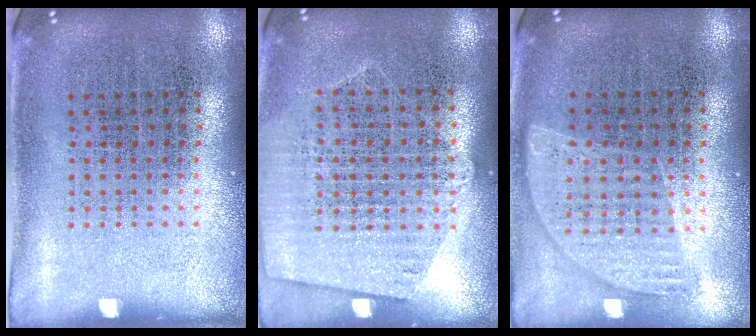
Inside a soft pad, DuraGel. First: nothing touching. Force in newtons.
{"total": 1.1, "press": 1.0, "slide": 0.5}
{"total": 0.8, "press": 0.8, "slide": 0.2}